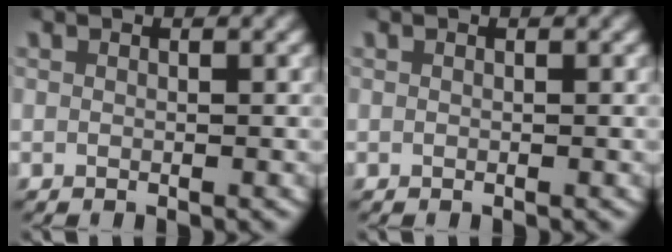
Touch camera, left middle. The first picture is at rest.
{"total": 0.0}